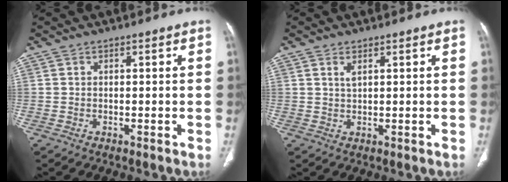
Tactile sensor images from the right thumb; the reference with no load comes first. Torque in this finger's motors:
{"motor_torque": [-0.54, 0.32, -0.34, 0.09, 0.06]}